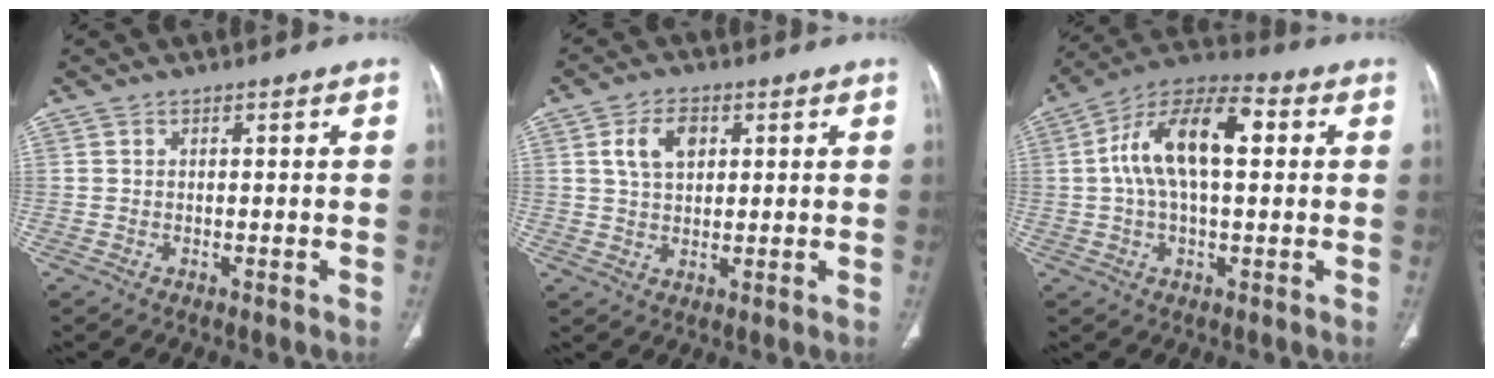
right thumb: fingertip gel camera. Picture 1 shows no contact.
{"total": 6.5, "force": [2.1, 4.2, 4.5], "torque": [-0.070, 0.000, 0.039]}
{"total": 15.8, "force": [2.7, 7.7, 13.5], "torque": [-0.239, 0.034, 0.040]}